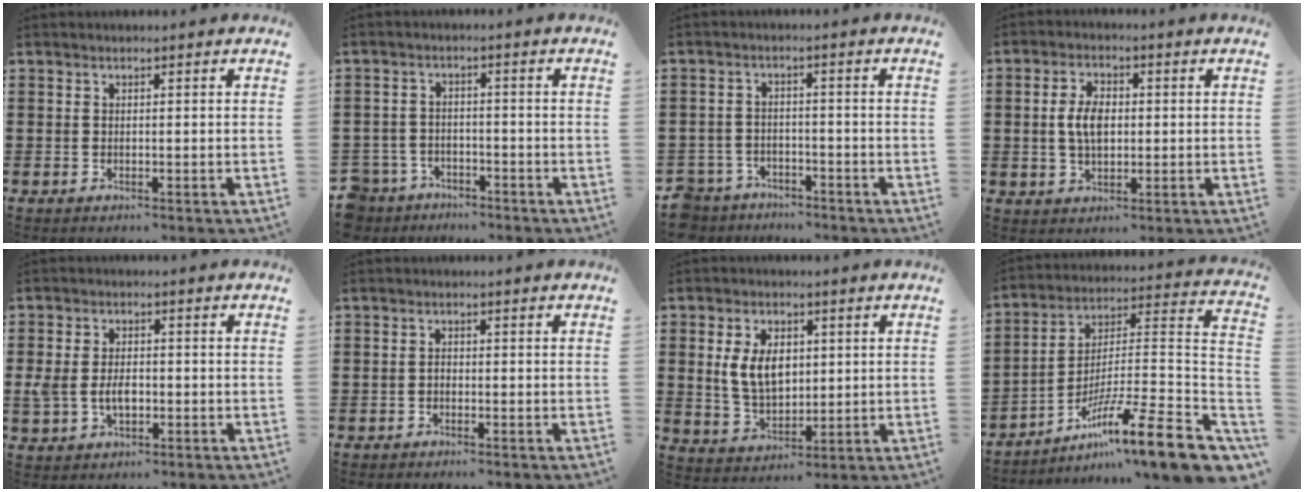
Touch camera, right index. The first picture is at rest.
{"total": 3.5, "force": [-3.2, 1.4, 0.2], "torque": [-0.032, -0.003, -0.073]}
{"total": 3.8, "force": [-3.5, 1.4, 0.2], "torque": [-0.023, 0.002, -0.078]}
{"total": 5.2, "force": [0.2, 3.1, 4.2], "torque": [-0.085, 0.005, -0.003]}
{"total": 4.6, "force": [-0.8, 3.0, 3.4], "torque": [-0.079, 0.003, -0.017]}
{"total": 0.9, "force": [-0.4, 0.6, 0.5], "torque": [-0.012, -0.001, -0.008]}
{"total": 7.4, "force": [1.4, 4.7, 5.5], "torque": [-0.123, 0.008, 0.019]}
{"total": 14.0, "force": [-8.4, 1.3, 11.1], "torque": [-0.172, 0.001, -0.154]}